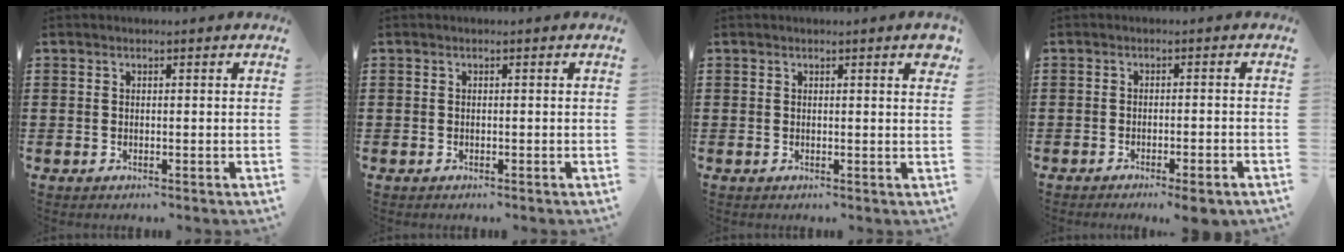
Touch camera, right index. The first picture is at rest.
{"total": 0.5, "force": [-0.3, 0.4, -0.1], "torque": [0.001, 0.004, -0.009]}
{"total": 1.6, "force": [0.9, 0.1, 1.4], "torque": [-0.021, -0.001, 0.013]}
{"total": 2.3, "force": [-1.9, -0.1, 1.3], "torque": [-0.021, 0.002, -0.036]}